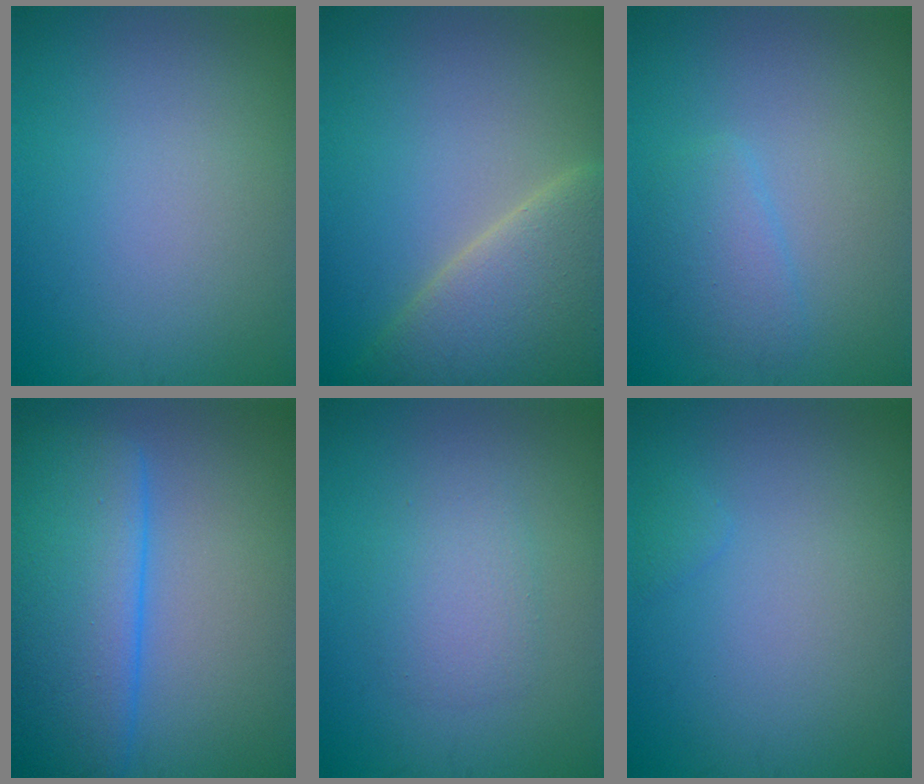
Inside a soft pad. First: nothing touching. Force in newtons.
{"total": 7.7, "press": 7.7, "slide": 0.7}
{"total": 2.1, "press": 2.1, "slide": 0.2}
{"total": 9.7, "press": 9.7, "slide": 0.5}
{"total": 2.4, "press": 2.4, "slide": 0.2}
{"total": 0.6, "press": 0.6, "slide": 0.0}